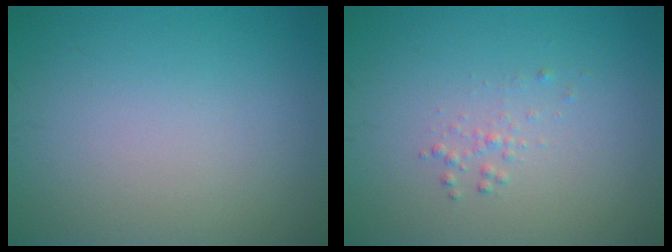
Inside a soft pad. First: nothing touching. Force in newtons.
{"total": 0.9, "press": 0.9, "slide": 0.0}